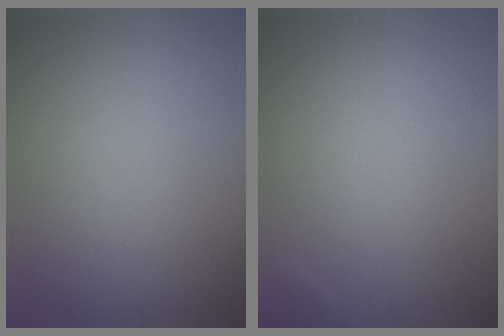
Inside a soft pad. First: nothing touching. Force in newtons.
{"total": 0.6, "press": 0.5, "slide": 0.1}